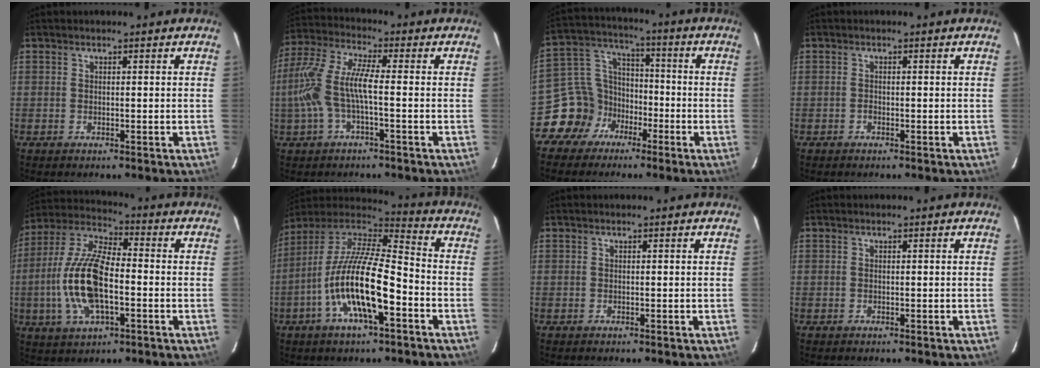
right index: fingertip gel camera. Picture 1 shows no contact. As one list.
[{"total": 10.9, "force": [-2.3, 2.4, 10.3], "torque": [-0.223, 0.002, -0.041]}, {"total": 10.6, "force": [-5.9, 8.4, 2.4], "torque": [-0.061, 0.047, -0.103]}, {"total": 0.5, "force": [-0.4, 0.3, 0.2], "torque": [-0.004, 0.001, -0.008]}, {"total": 16.0, "force": [-3.0, 6.7, 14.1], "torque": [-0.296, 0.003, -0.060]}, {"total": 18.3, "force": [-6.8, 5.3, 16.1], "torque": [-0.306, -0.018, -0.132]}, {"total": 0.0}, {"total": 0.0}]